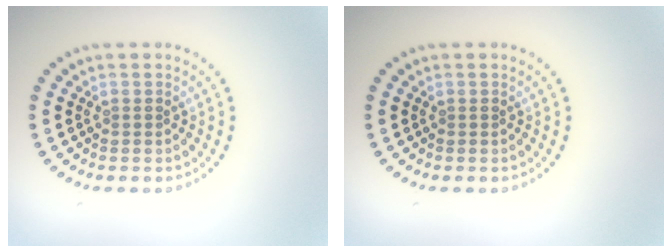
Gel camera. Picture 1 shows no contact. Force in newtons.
{"total": 0.0}